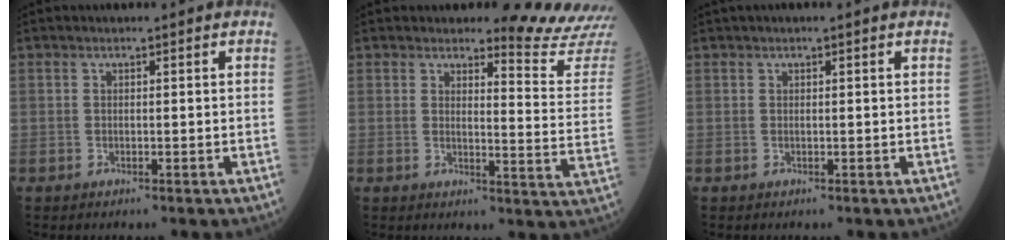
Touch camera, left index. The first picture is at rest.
{"total": 10.3, "force": [10.2, -1.2, 0.2], "torque": [0.000, -0.129, 0.101]}
{"total": 0.9, "force": [0.4, 0.0, 0.7], "torque": [-0.020, 0.013, 0.010]}